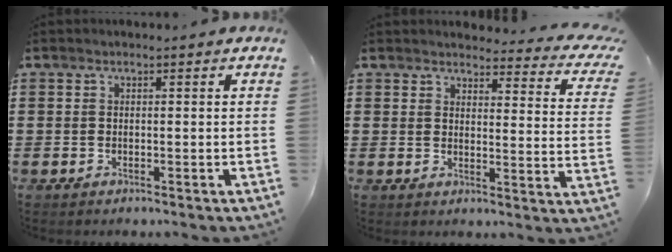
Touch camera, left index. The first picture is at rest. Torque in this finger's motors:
{"motor_torque": [2.14, 0.00, 0.44, 0.00]}